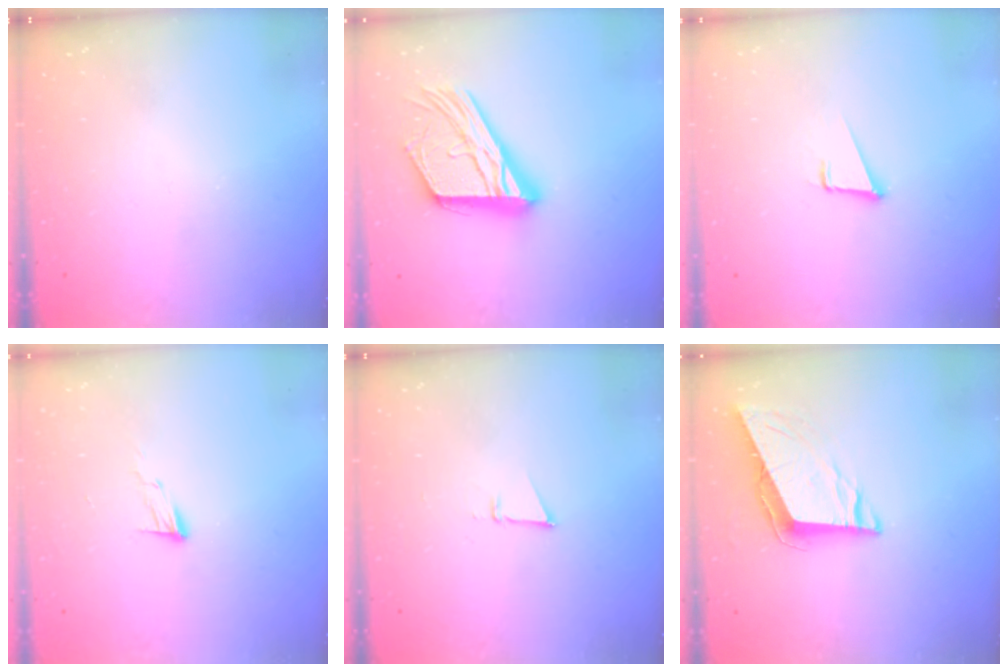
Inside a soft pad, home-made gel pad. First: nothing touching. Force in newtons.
{"total": 21.6, "press": 21.5, "slide": 1.9}
{"total": 3.4, "press": 2.5, "slide": 2.2}
{"total": 6.2, "press": 6.2, "slide": 0.6}
{"total": 3.0, "press": 2.9, "slide": 0.8}
{"total": 9.2, "press": 8.9, "slide": 2.2}